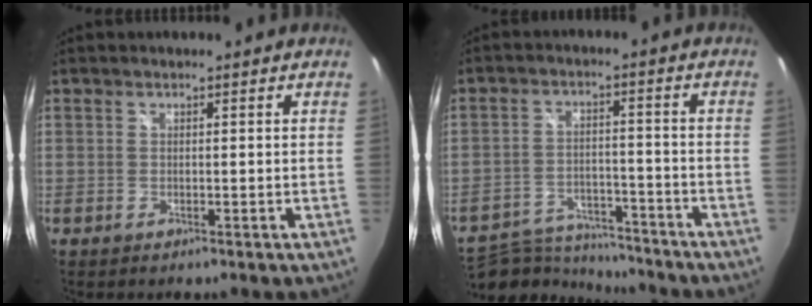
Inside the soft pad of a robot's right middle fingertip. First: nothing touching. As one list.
[{"total": 16.1, "force": [-14.2, 4.7, 5.9], "torque": [-0.139, -0.008, -0.221]}]